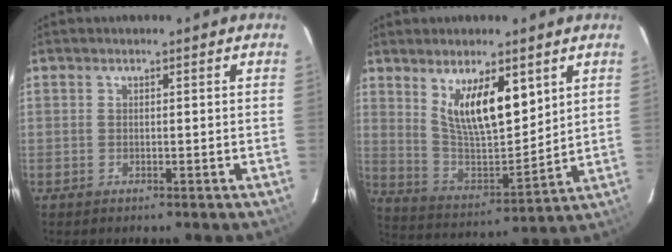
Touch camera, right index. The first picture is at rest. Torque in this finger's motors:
{"motor_torque": [1.20, 0.94, 0.38, 0.16]}